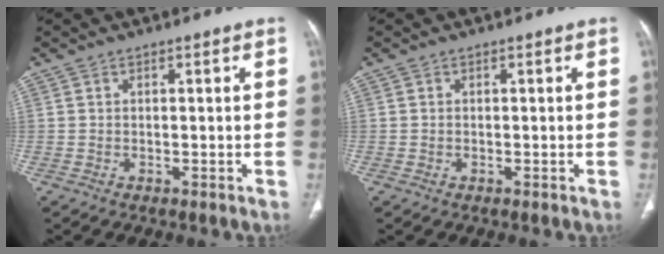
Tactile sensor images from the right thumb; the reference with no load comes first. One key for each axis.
{"total": 0.0}